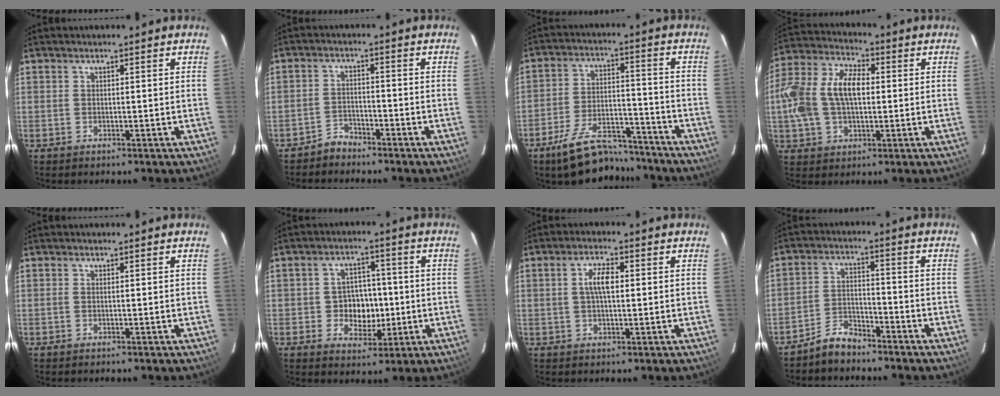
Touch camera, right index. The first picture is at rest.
{"total": 3.2, "force": [-2.9, 1.3, 0.0], "torque": [-0.003, 0.009, -0.053]}
{"total": 15.2, "force": [-12.6, 5.5, 6.4], "torque": [-0.131, 0.009, -0.189]}
{"total": 16.1, "force": [0.6, 10.1, 12.6], "torque": [-0.268, 0.023, 0.011]}
{"total": 0.0}
{"total": 7.3, "force": [-1.2, 6.2, 3.7], "torque": [-0.076, 0.012, -0.011]}
{"total": 4.4, "force": [0.5, 1.6, 4.1], "torque": [-0.078, 0.009, 0.011]}
{"total": 5.5, "force": [-4.9, 2.0, 1.4], "torque": [-0.040, 0.018, -0.087]}